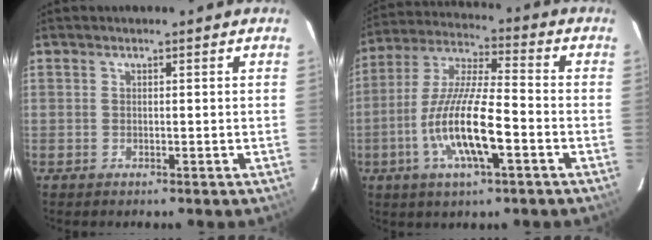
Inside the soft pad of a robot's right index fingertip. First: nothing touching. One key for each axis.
{"total": 14.5, "fx": -5.0, "fy": 2.9, "fz": 13.3, "tx": -0.270, "ty": -0.010, "tz": -0.097}